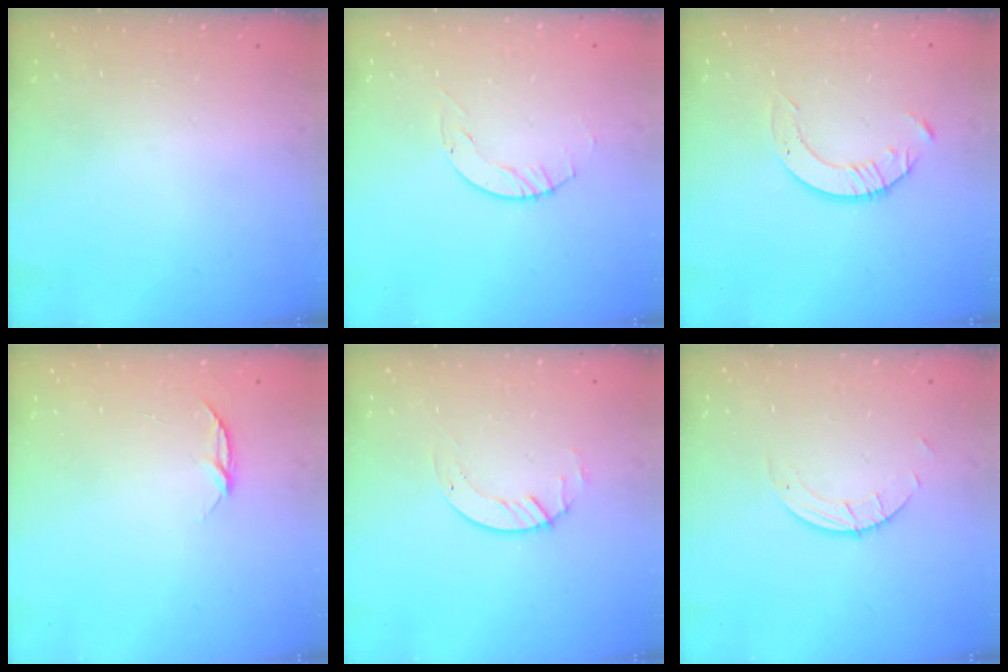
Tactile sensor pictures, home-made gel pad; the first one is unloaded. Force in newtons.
{"total": 2.9, "press": 2.9, "slide": 0.4}
{"total": 4.2, "press": 4.2, "slide": 0.5}
{"total": 4.4, "press": 4.4, "slide": 0.4}
{"total": 2.6, "press": 2.6, "slide": 0.3}
{"total": 1.5, "press": 1.5, "slide": 0.1}